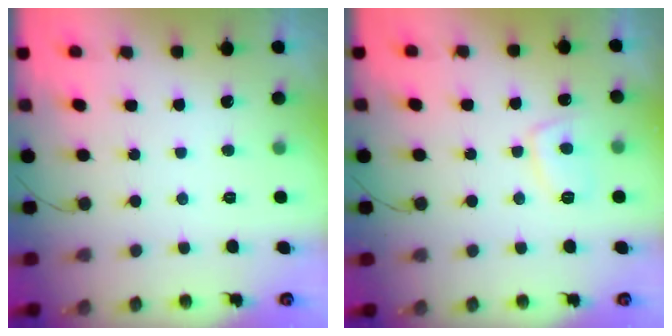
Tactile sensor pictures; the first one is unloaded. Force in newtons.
{"total": 6.0, "press": 5.9, "slide": 1.0}